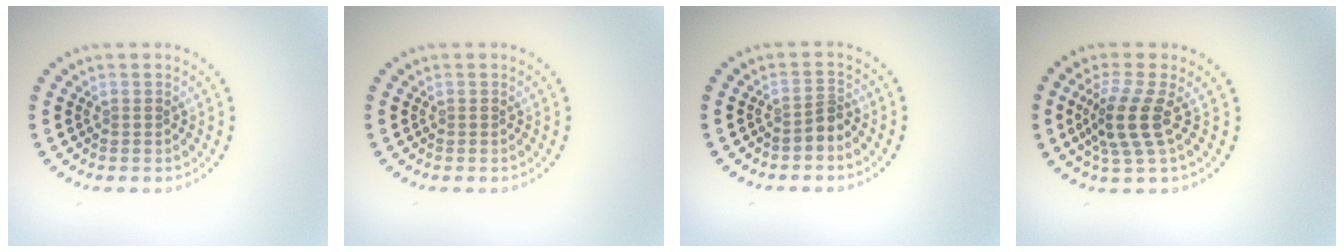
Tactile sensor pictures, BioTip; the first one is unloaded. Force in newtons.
{"total": 0.0}
{"total": 1.7, "press": 1.2, "slide": 1.2}
{"total": 3.7, "press": 2.9, "slide": 2.3}